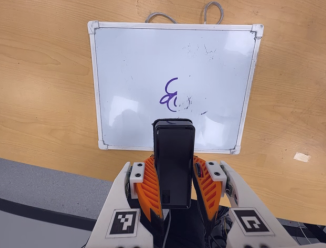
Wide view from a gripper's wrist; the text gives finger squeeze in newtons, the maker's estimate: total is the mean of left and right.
{"total": 9.8, "left": 7.6, "right": 11.9}